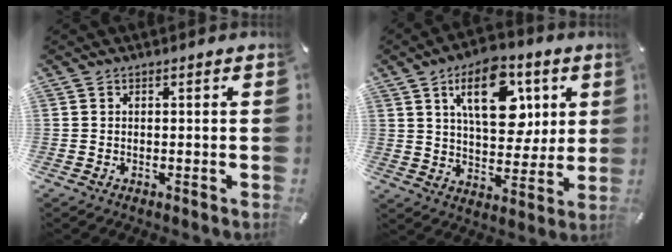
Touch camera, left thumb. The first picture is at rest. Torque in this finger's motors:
{"motor_torque": [2.04, 2.73, 2.21, -0.56, 0.54]}